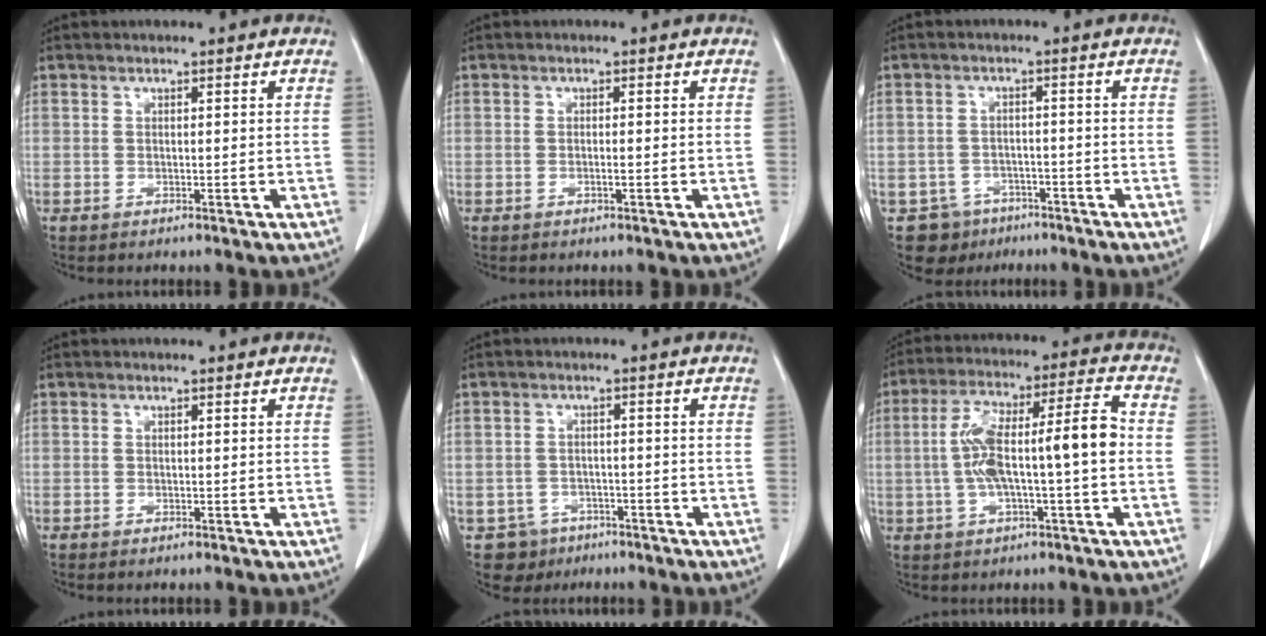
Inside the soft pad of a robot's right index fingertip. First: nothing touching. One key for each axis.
{"total": 0.8, "fx": -0.3, "fy": 0.0, "fz": 0.8, "tx": -0.016, "ty": 0.000, "tz": -0.004}
{"total": 5.7, "fx": -3.5, "fy": 4.5, "fz": 0.0, "tx": 0.007, "ty": 0.012, "tz": -0.046}
{"total": 0.0}
{"total": 5.2, "fx": -3.0, "fy": 4.2, "fz": 0.0, "tx": 0.007, "ty": 0.011, "tz": -0.039}
{"total": 13.0, "fx": -0.8, "fy": 2.0, "fz": 12.9, "tx": -0.233, "ty": 0.033, "tz": -0.013}